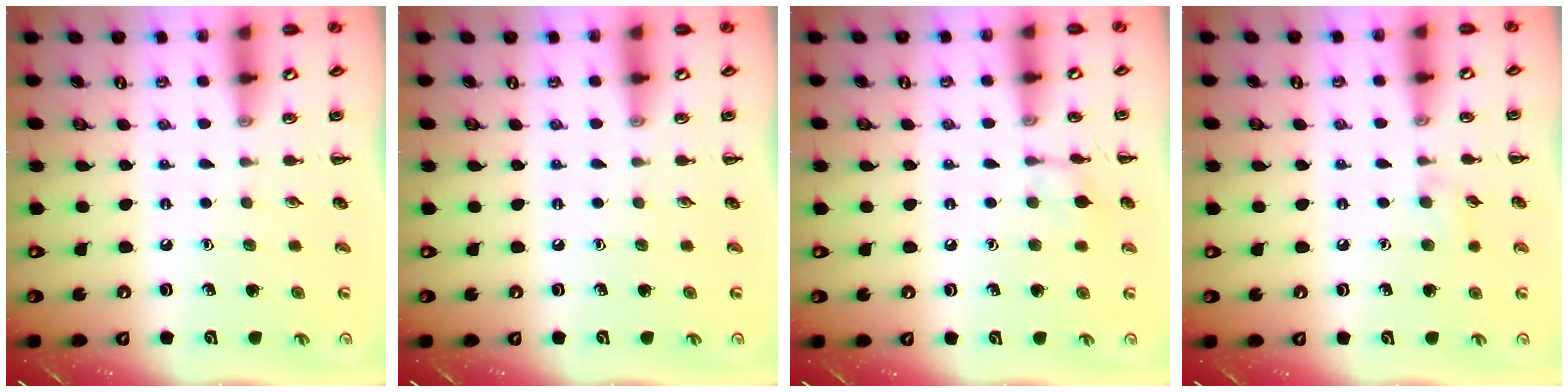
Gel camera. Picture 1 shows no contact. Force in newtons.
{"total": 0.0}
{"total": 7.7, "press": 7.4, "slide": 1.9}
{"total": 5.1, "press": 4.7, "slide": 1.7}